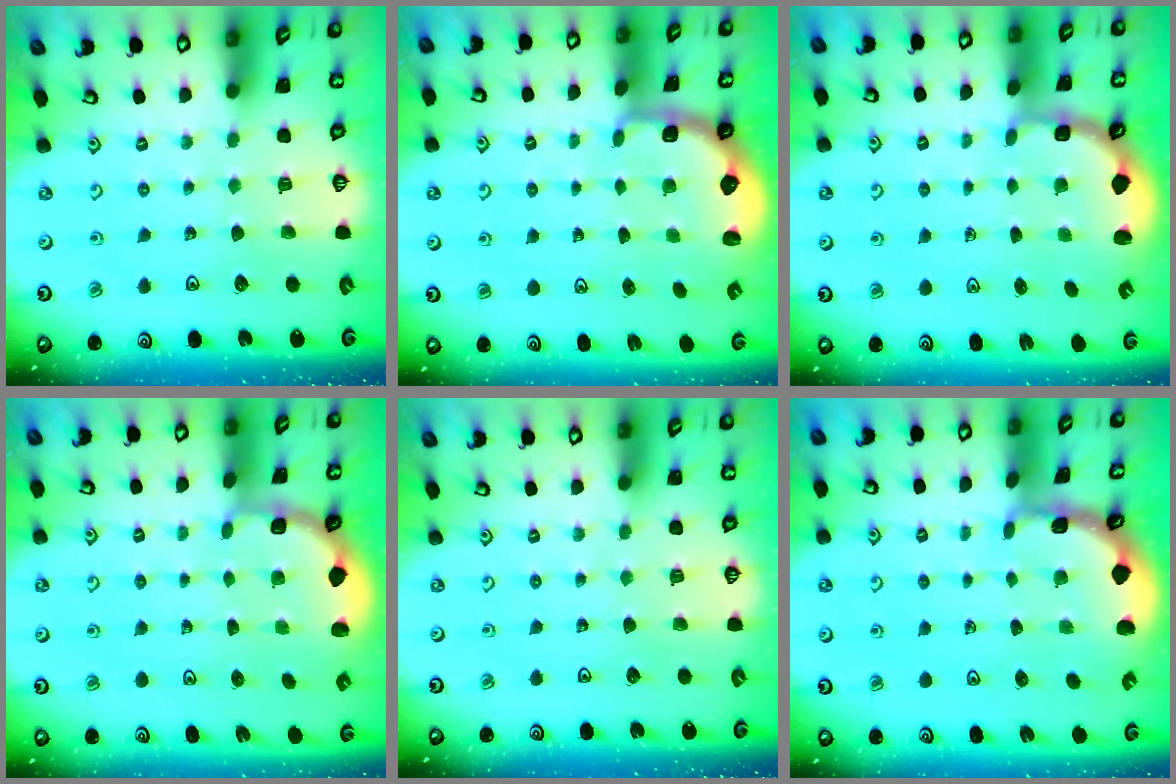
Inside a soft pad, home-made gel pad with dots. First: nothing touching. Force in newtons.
{"total": 2.3, "press": 1.7, "slide": 1.5}
{"total": 2.6, "press": 1.9, "slide": 1.8}
{"total": 2.0, "press": 1.8, "slide": 0.7}
{"total": 0.0}
{"total": 1.5, "press": 1.5, "slide": 0.2}